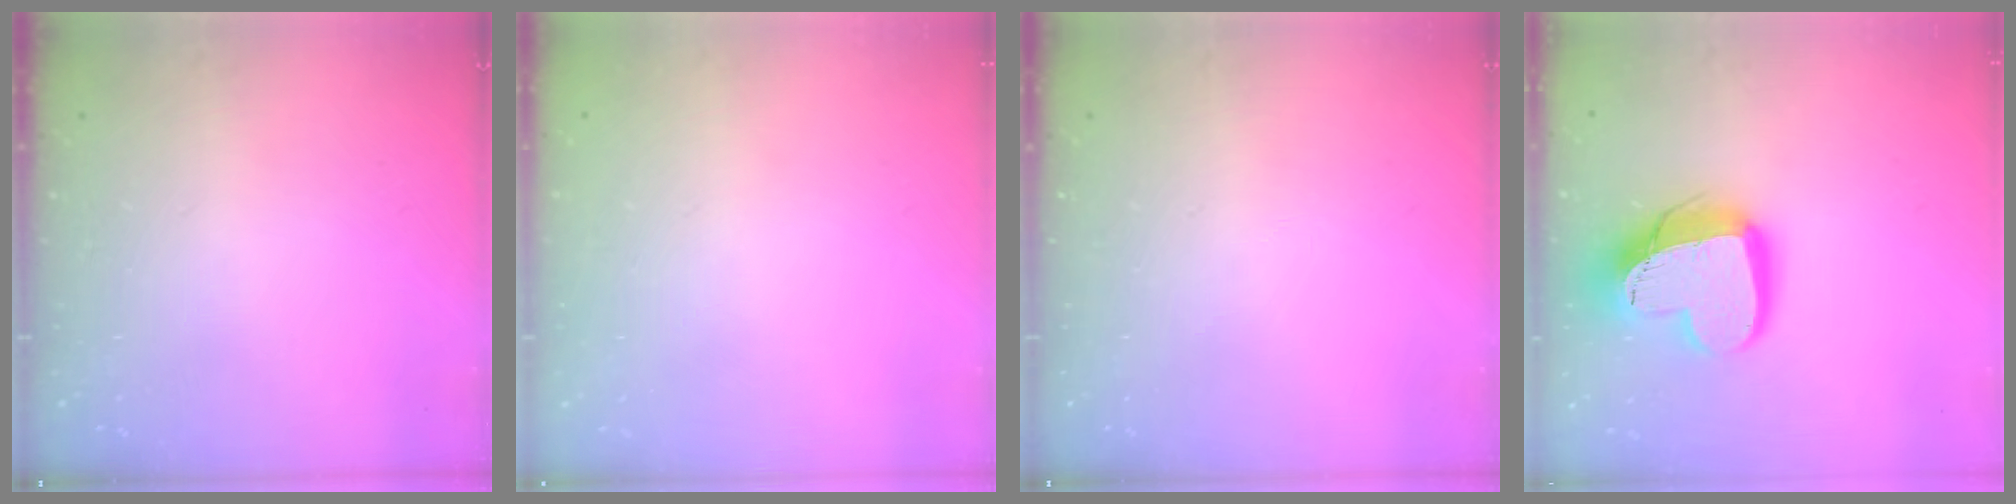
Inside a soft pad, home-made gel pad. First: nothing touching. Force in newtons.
{"total": 0.0}
{"total": 0.0}
{"total": 18.9, "press": 18.8, "slide": 1.5}